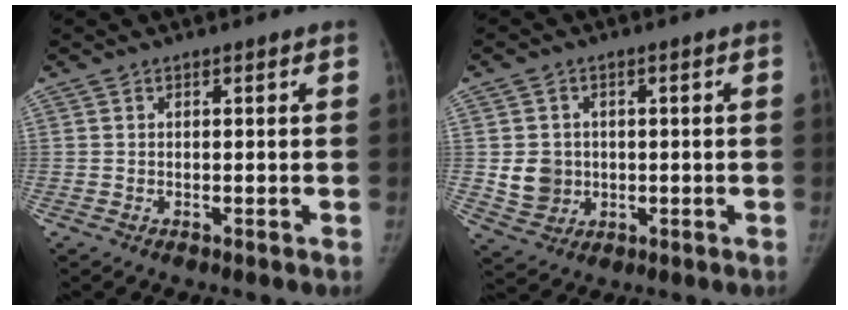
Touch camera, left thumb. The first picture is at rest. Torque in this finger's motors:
{"motor_torque": [-0.03, 0.04, 0.33, -0.26, 0.01]}